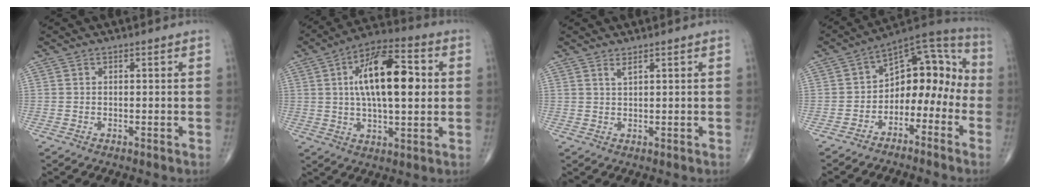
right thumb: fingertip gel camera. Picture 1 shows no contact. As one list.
[{"total": 17.7, "force": [2.8, 7.6, 15.7], "torque": [-0.250, 0.016, 0.040]}, {"total": 1.2, "force": [0.9, 0.1, 0.8], "torque": [-0.016, -0.006, 0.018]}, {"total": 13.4, "force": [-4.2, 9.0, 9.0], "torque": [-0.078, 0.094, -0.075]}]